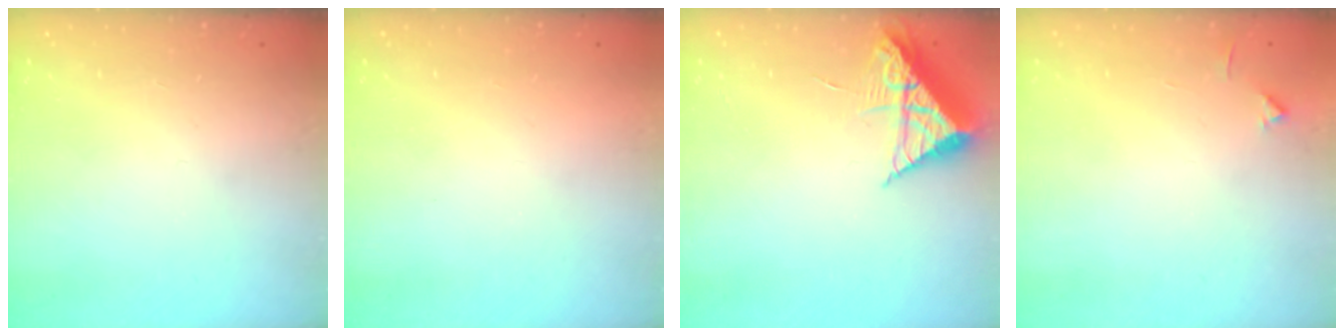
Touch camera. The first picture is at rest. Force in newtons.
{"total": 1.5, "press": 1.5, "slide": 0.1}
{"total": 9.4, "press": 9.4, "slide": 0.5}
{"total": 4.0, "press": 3.9, "slide": 0.5}